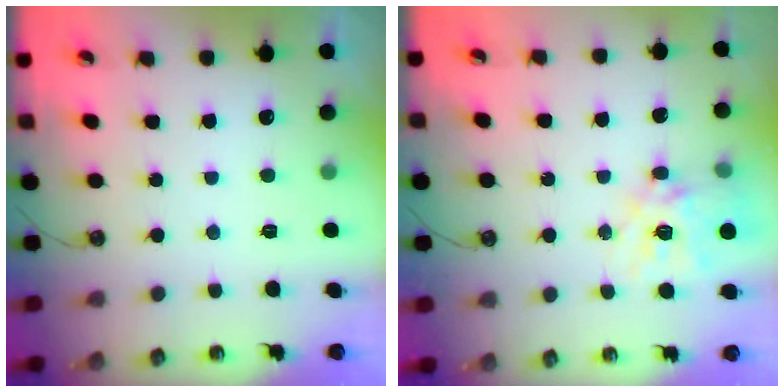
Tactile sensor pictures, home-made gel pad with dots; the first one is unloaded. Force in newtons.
{"total": 14.8, "press": 14.8, "slide": 1.4}